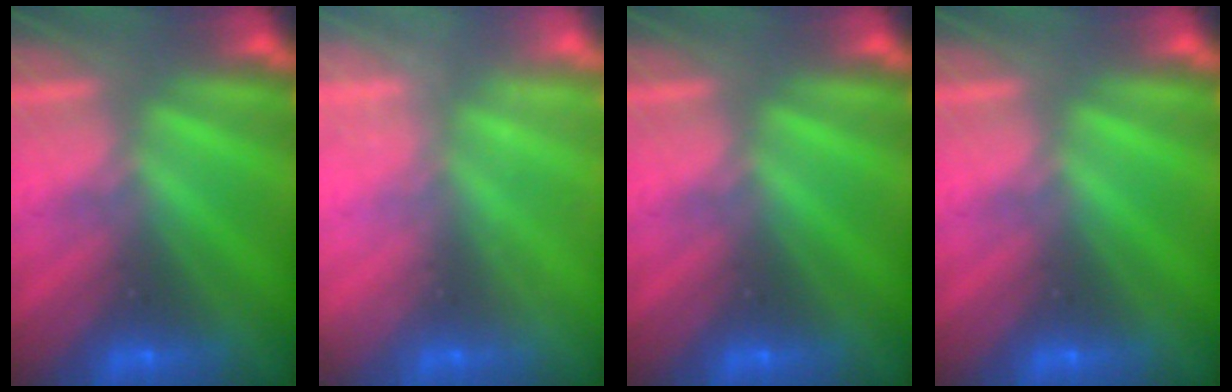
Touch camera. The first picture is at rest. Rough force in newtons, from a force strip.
{"total": 2.2}
{"total": 0.0}
{"total": 0.0}